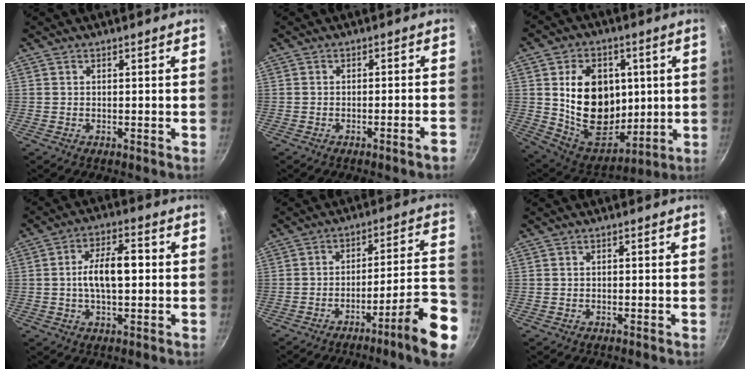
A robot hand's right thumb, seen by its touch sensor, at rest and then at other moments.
{"total": 2.8, "force": [-1.9, 0.0, 2.1], "torque": [-0.029, 0.019, -0.021]}
{"total": 20.6, "force": [2.7, 15.5, 13.2], "torque": [-0.172, -0.019, 0.062]}
{"total": 9.9, "force": [0.1, 4.9, 8.6], "torque": [-0.128, 0.024, -0.005]}
{"total": 14.8, "force": [-7.8, 1.4, 12.5], "torque": [-0.162, 0.057, -0.114]}
{"total": 0.6, "force": [-0.2, 0.4, 0.3], "torque": [-0.006, 0.005, -0.003]}